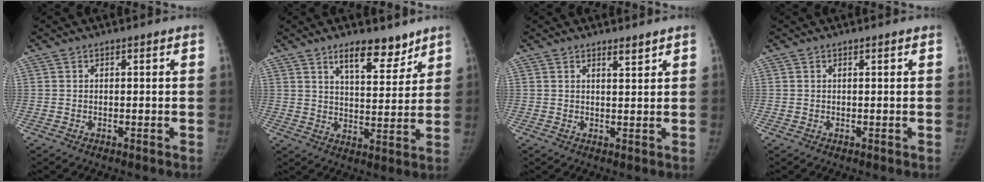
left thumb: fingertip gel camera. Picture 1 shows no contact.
{"total": 9.2, "force": [6.6, 3.7, 5.2], "torque": [-0.053, -0.047, 0.107]}
{"total": 1.9, "force": [1.6, 0.3, 0.9], "torque": [-0.011, -0.014, 0.027]}
{"total": 0.0}